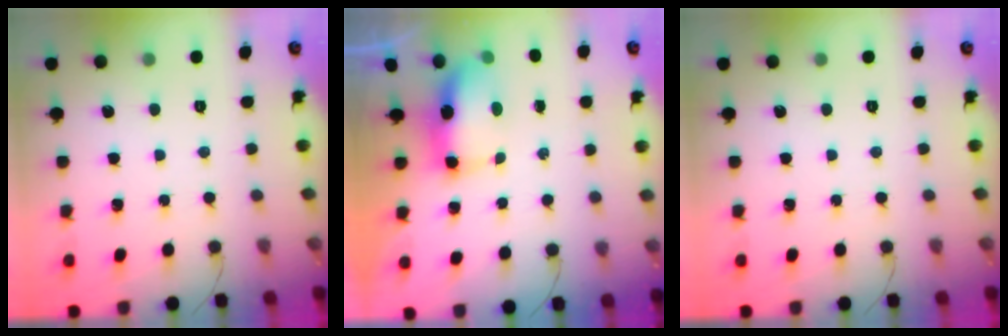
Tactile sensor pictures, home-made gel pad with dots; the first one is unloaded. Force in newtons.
{"total": 7.1, "press": 7.0, "slide": 1.1}
{"total": 0.0}